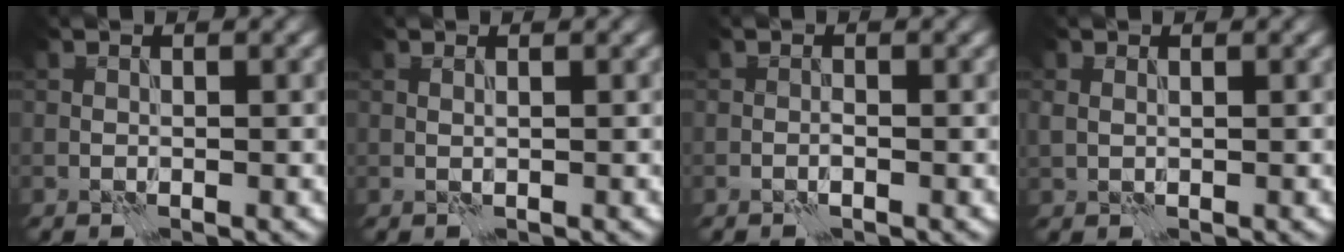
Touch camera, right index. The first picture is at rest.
{"total": 0.8, "force": [0.5, 0.2, 0.6], "torque": [-0.007, -0.005, 0.001]}
{"total": 0.6, "force": [-0.4, 0.1, 0.4], "torque": [-0.011, 0.002, -0.008]}
{"total": 0.7, "force": [0.2, 0.4, 0.5], "torque": [-0.012, -0.002, 0.007]}